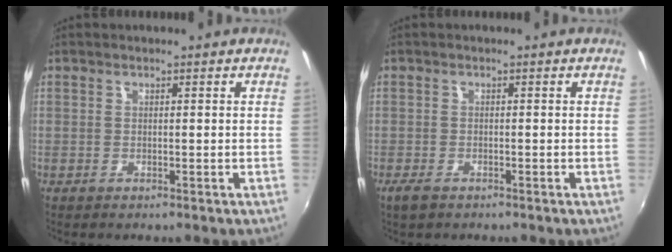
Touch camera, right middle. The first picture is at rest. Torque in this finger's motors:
{"motor_torque": [0.53, -0.51, 0.21, 0.04]}